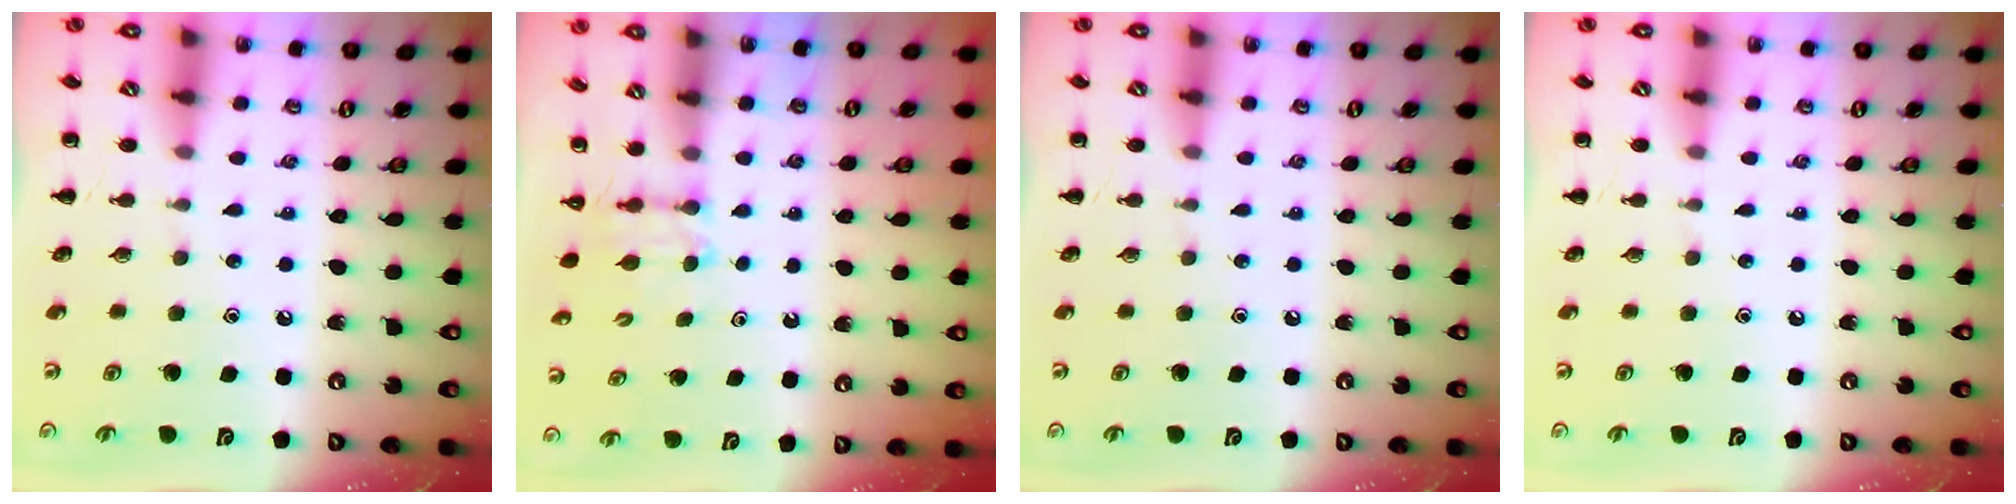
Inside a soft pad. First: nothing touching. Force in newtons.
{"total": 2.6, "press": 2.4, "slide": 1.0}
{"total": 0.0}
{"total": 0.0}